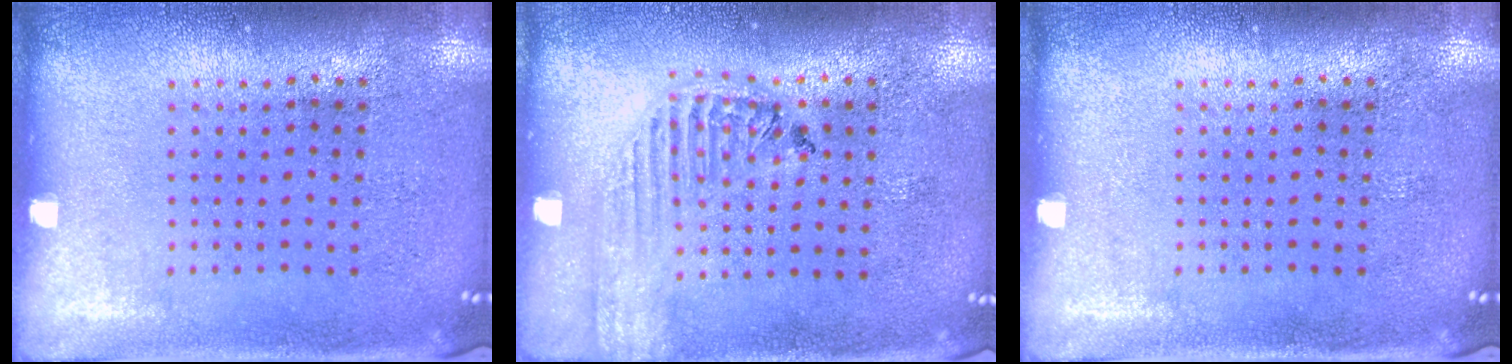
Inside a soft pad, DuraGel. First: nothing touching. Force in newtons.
{"total": 1.7, "press": 1.6, "slide": 0.6}
{"total": 0.0}